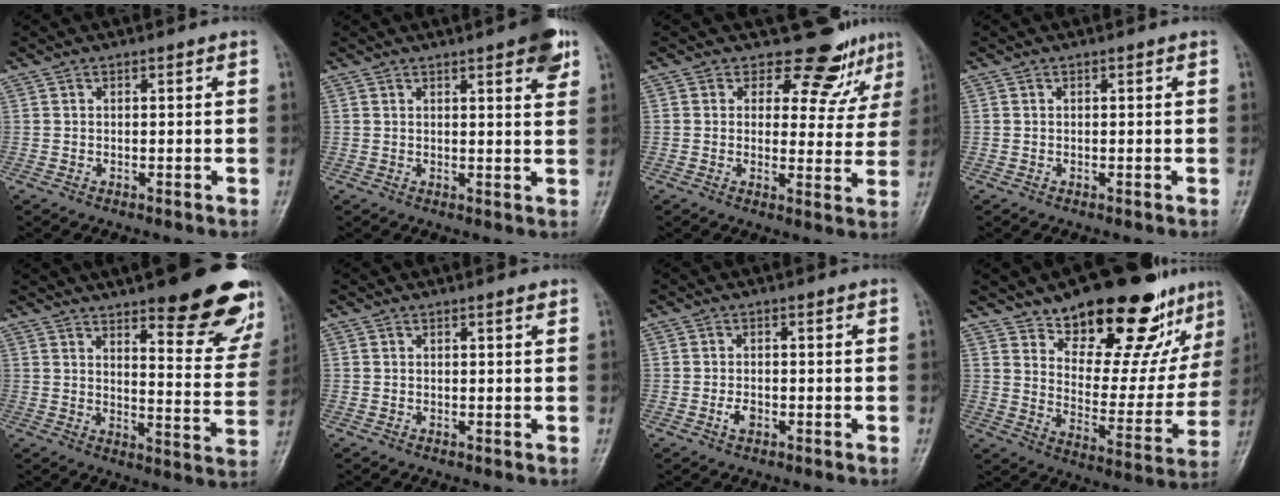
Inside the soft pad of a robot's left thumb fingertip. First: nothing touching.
{"total": 6.7, "force": [3.7, 1.6, 5.3], "torque": [-0.056, -0.013, 0.044]}
{"total": 8.4, "force": [6.9, 4.5, 1.3], "torque": [0.026, -0.048, 0.074]}
{"total": 0.0}
{"total": 22.4, "force": [14.9, 6.4, 15.5], "torque": [-0.158, -0.072, 0.185]}
{"total": 0.9, "force": [0.6, 0.1, 0.6], "torque": [-0.008, -0.002, 0.008]}
{"total": 2.0, "force": [-0.8, 1.2, 1.4], "torque": [-0.024, 0.003, -0.015]}
{"total": 24.2, "force": [16.7, 9.9, 14.4], "torque": [-0.152, -0.091, 0.246]}